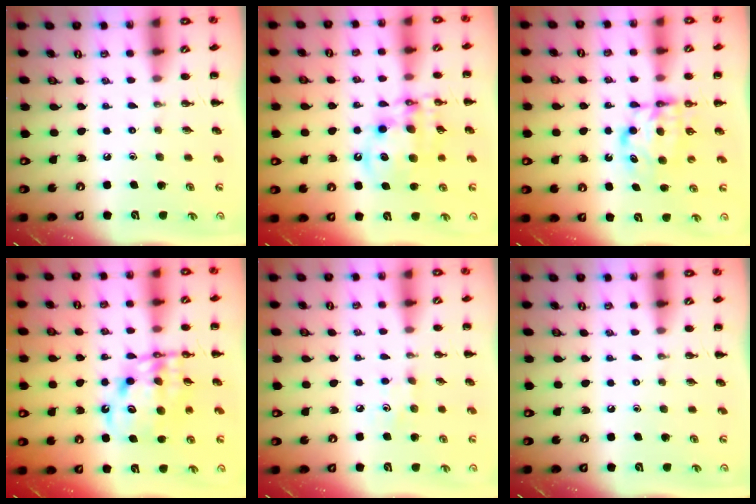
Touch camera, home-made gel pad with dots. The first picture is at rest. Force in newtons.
{"total": 12.8, "press": 12.4, "slide": 3.2}
{"total": 6.4, "press": 6.4, "slide": 0.3}
{"total": 11.9, "press": 11.6, "slide": 2.9}
{"total": 4.1, "press": 3.9, "slide": 1.2}
{"total": 0.0}